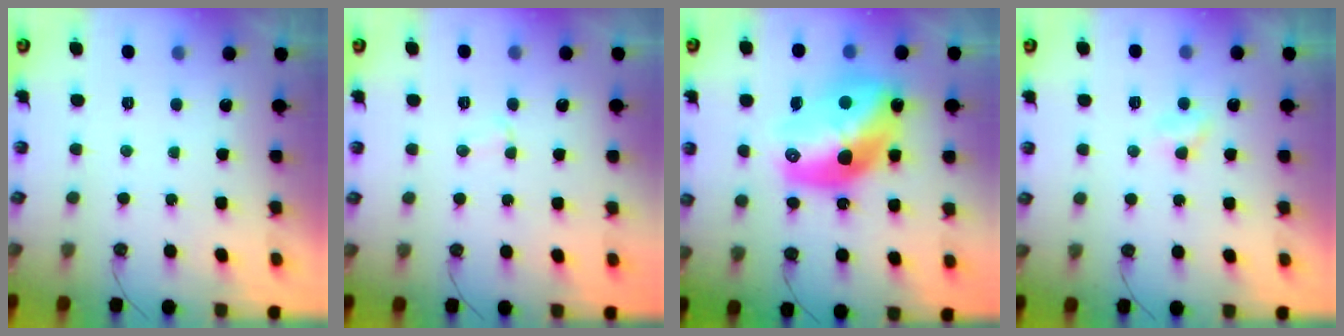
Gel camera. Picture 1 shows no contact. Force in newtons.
{"total": 2.3, "press": 2.3, "slide": 0.3}
{"total": 19.1, "press": 19.1, "slide": 1.5}
{"total": 3.8, "press": 3.7, "slide": 0.7}